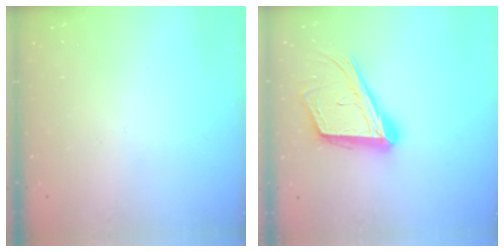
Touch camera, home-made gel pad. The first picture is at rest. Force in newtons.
{"total": 18.5, "press": 18.2, "slide": 3.5}